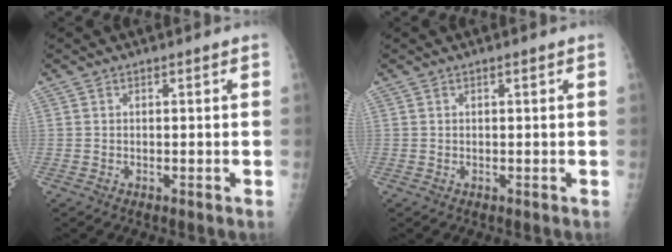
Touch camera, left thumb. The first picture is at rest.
{"total": 0.0}